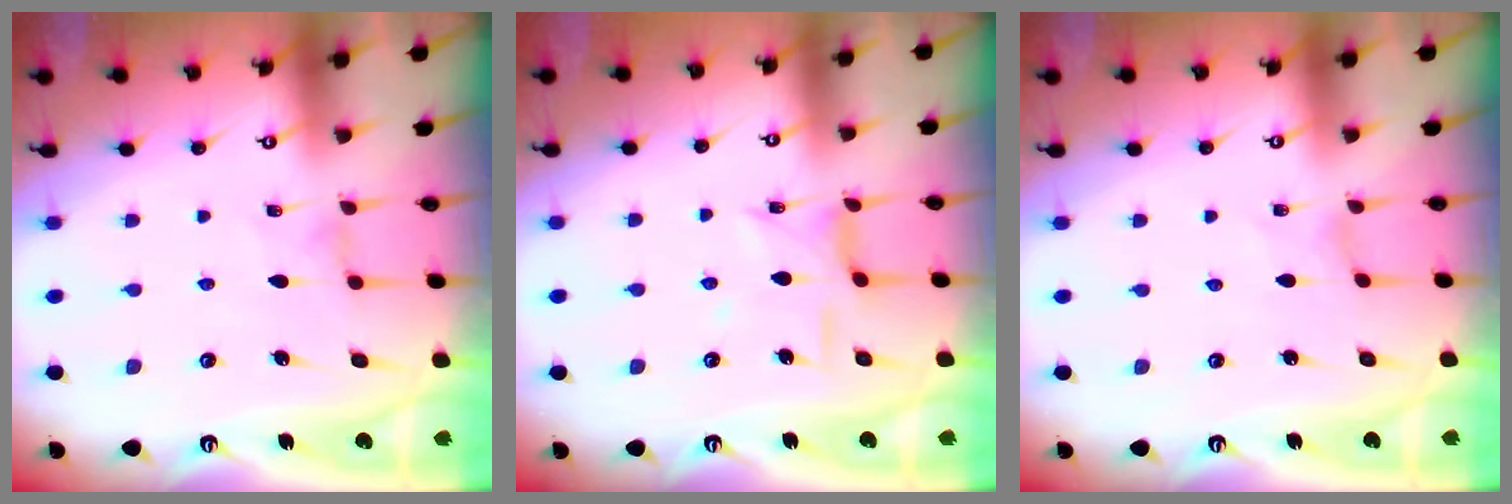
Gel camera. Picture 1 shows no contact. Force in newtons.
{"total": 7.7, "press": 7.6, "slide": 0.6}
{"total": 0.0}